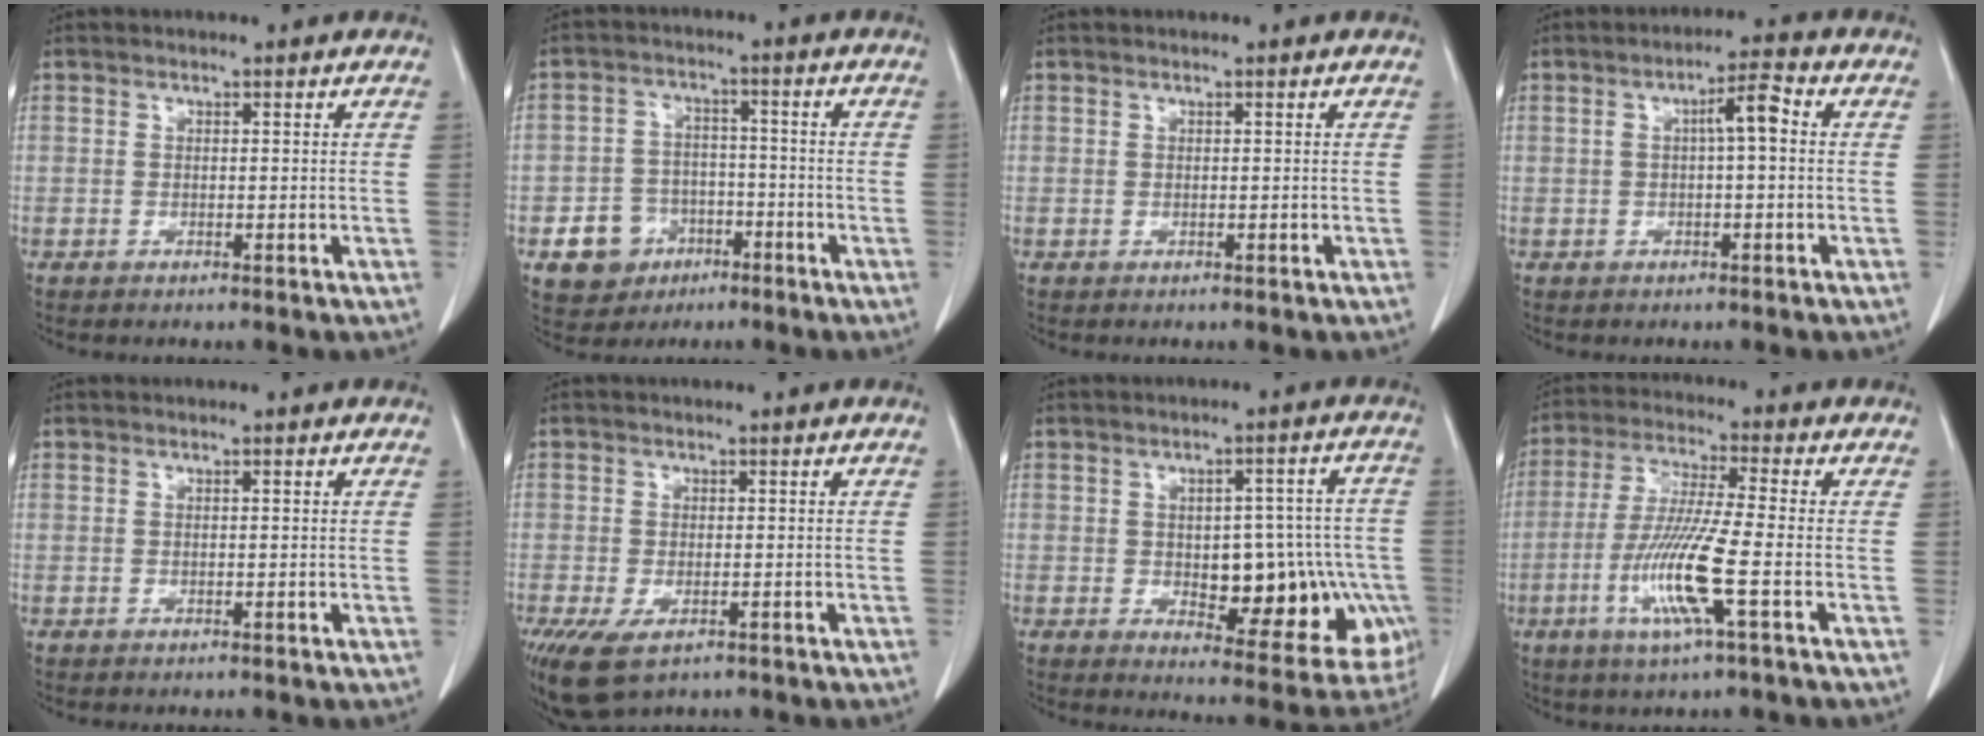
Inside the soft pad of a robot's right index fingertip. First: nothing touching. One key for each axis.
{"total": 8.0, "fx": -3.6, "fy": 6.7, "fz": 2.4, "tx": -0.050, "ty": 0.018, "tz": -0.048}
{"total": 0.0}
{"total": 5.1, "fx": 0.7, "fy": 1.2, "fz": 4.9, "tx": -0.088, "ty": 0.022, "tz": 0.010}
{"total": 0.6, "fx": 0.1, "fy": 0.3, "fz": 0.5, "tx": -0.012, "ty": 0.006, "tz": 0.003}
{"total": 10.6, "fx": -5.5, "fy": 5.9, "fz": 7.0, "tx": -0.167, "ty": -0.018, "tz": -0.086}
{"total": 18.4, "fx": -3.6, "fy": 8.9, "fz": 15.7, "tx": -0.157, "ty": 0.032, "tz": -0.019}
{"total": 12.3, "fx": -3.8, "fy": 0.1, "fz": 11.7, "tx": -0.244, "ty": -0.017, "tz": -0.079}